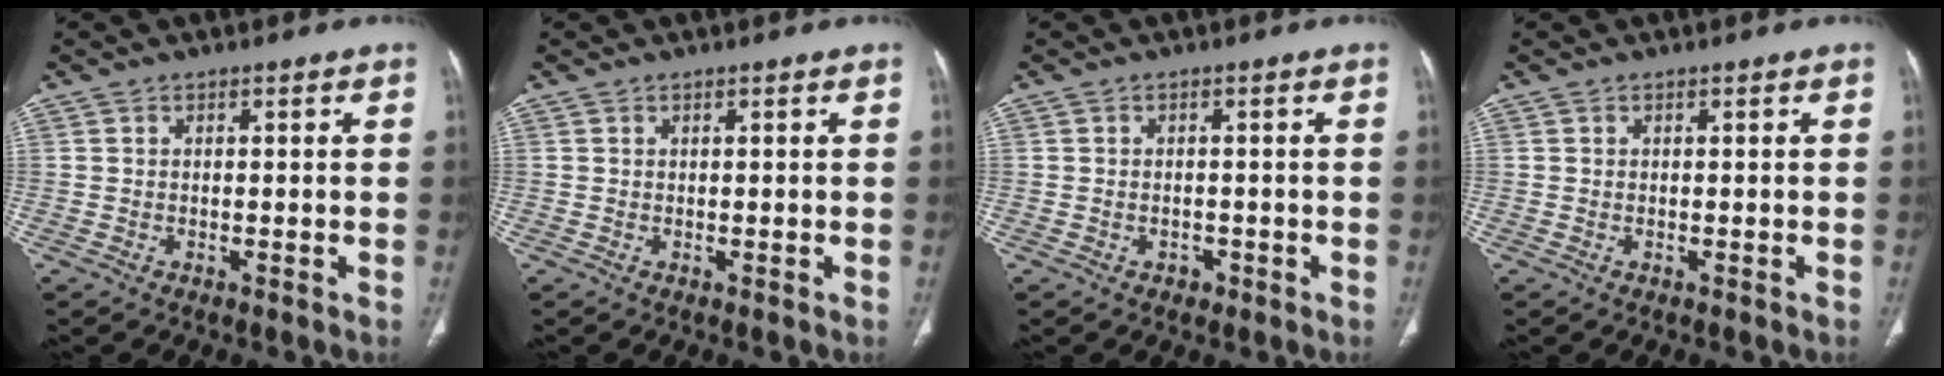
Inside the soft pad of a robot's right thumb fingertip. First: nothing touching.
{"total": 0.0}
{"total": 1.7, "force": [-0.8, 1.3, 0.6], "torque": [-0.008, 0.007, -0.008]}
{"total": 0.0}